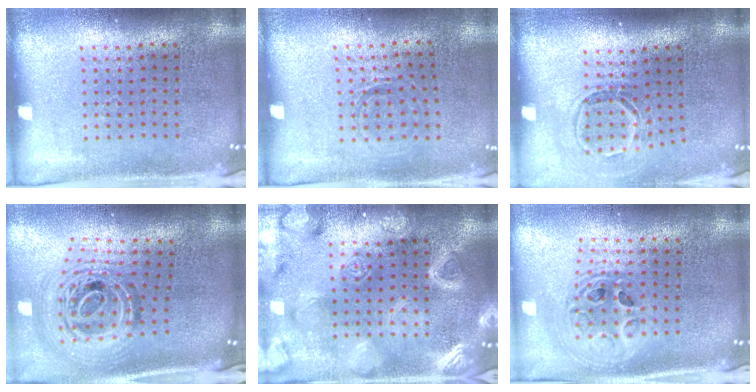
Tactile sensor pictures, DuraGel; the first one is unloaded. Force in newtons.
{"total": 0.8, "press": 0.8, "slide": 0.2}
{"total": 1.6, "press": 1.1, "slide": 1.1}
{"total": 2.1, "press": 1.7, "slide": 1.3}
{"total": 5.7, "press": 5.7, "slide": 0.7}
{"total": 2.1, "press": 1.7, "slide": 1.3}